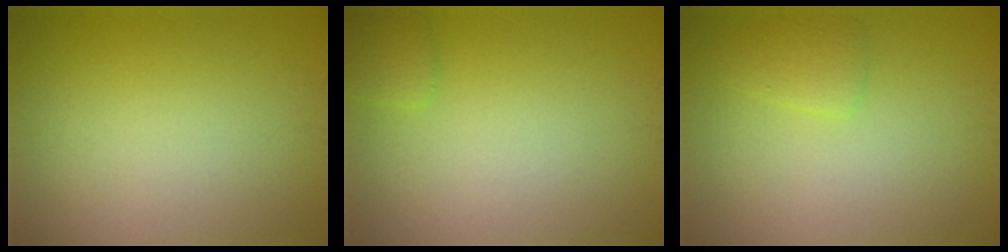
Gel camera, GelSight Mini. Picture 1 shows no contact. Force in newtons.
{"total": 1.3, "press": 1.3, "slide": 0.1}
{"total": 1.5, "press": 1.5, "slide": 0.1}